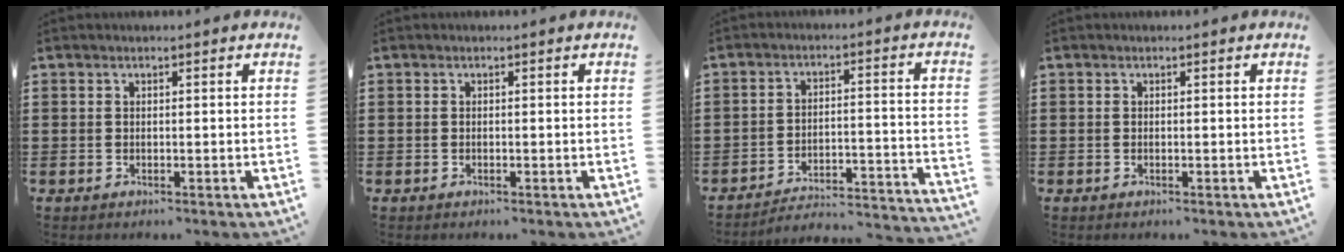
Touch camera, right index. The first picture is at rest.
{"total": 0.0}
{"total": 2.8, "force": [-2.5, 0.3, 1.2], "torque": [-0.031, -0.015, -0.061]}
{"total": 0.0}